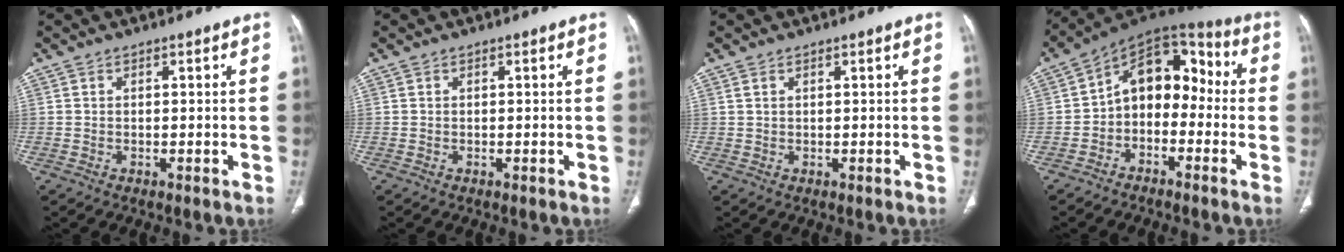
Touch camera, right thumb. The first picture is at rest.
{"total": 0.0}
{"total": 0.7, "force": [0.4, 0.3, 0.5], "torque": [-0.010, 0.007, 0.011]}
{"total": 12.7, "force": [-2.0, 8.9, 8.8], "torque": [-0.096, 0.064, -0.051]}